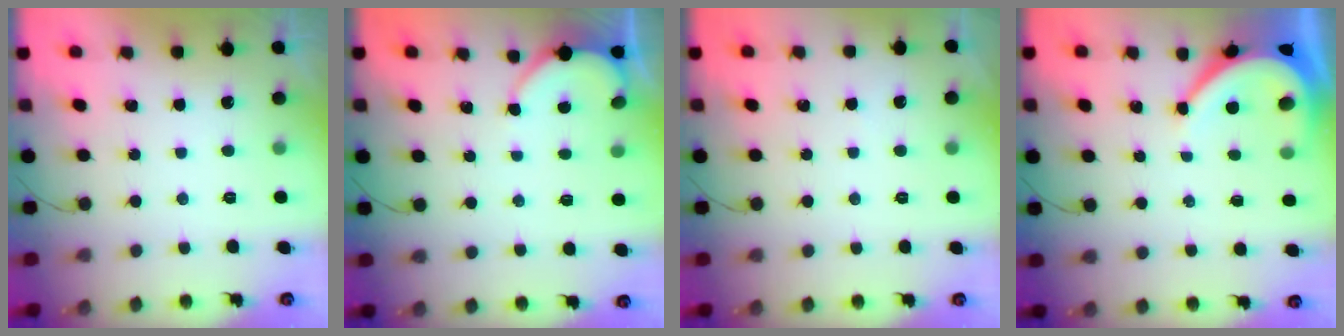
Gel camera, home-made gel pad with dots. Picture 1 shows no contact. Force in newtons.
{"total": 2.9, "press": 2.8, "slide": 0.4}
{"total": 1.5, "press": 1.5, "slide": 0.2}
{"total": 7.4, "press": 7.3, "slide": 1.1}